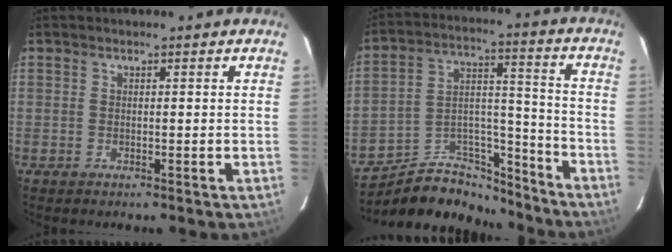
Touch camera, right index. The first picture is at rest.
{"total": 16.2, "force": [-13.7, 7.1, 5.1], "torque": [-0.091, 0.060, -0.209]}